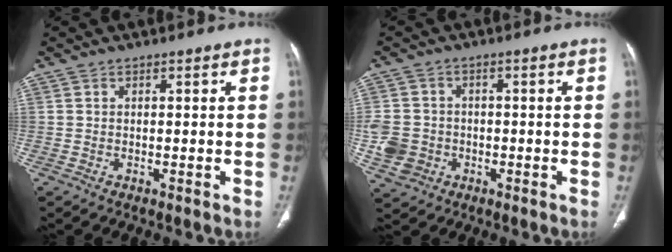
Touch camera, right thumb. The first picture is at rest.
{"total": 7.4, "force": [-2.0, 6.6, 2.6], "torque": [-0.045, 0.014, -0.033]}